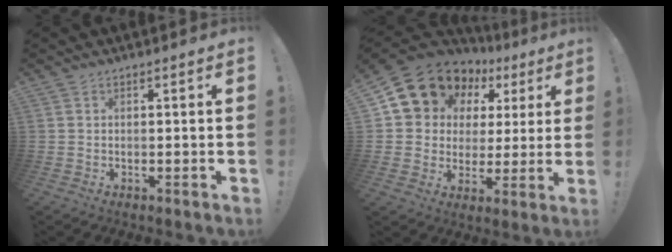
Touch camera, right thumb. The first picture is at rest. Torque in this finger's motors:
{"motor_torque": [-0.13, 1.48, 0.61, 0.25, 0.29]}